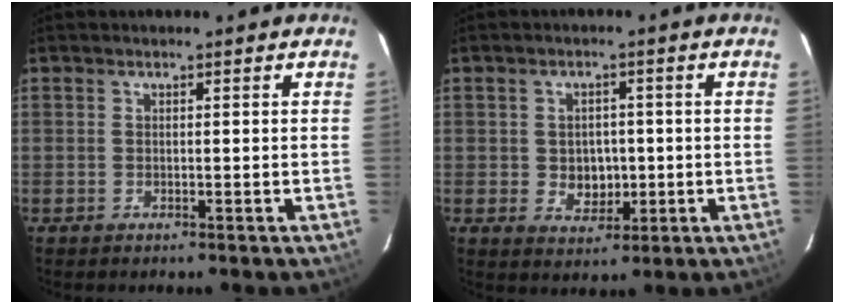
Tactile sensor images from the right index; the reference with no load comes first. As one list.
[{"total": 5.1, "force": [-0.5, 4.2, 2.8], "torque": [-0.050, 0.003, 0.002]}]